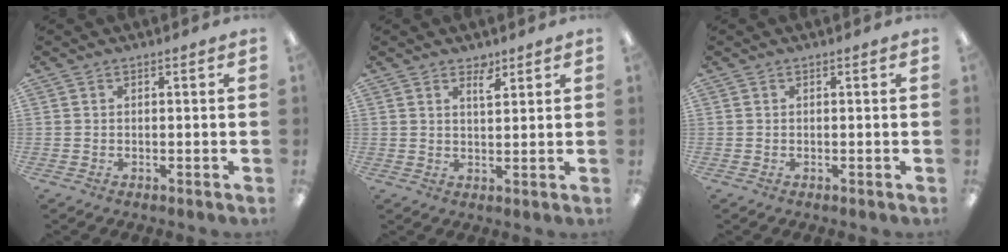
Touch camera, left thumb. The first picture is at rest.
{"total": 3.3, "force": [2.4, 1.3, 1.8], "torque": [-0.024, -0.008, 0.041]}
{"total": 0.0}